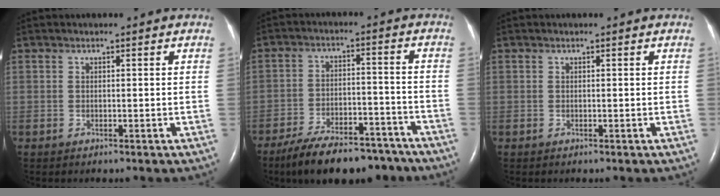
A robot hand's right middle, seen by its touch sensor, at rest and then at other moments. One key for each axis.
{"total": 15.0, "fx": -12.2, "fy": 5.3, "fz": 7.1, "tx": -0.113, "ty": 0.014, "tz": -0.190}
{"total": 0.0}